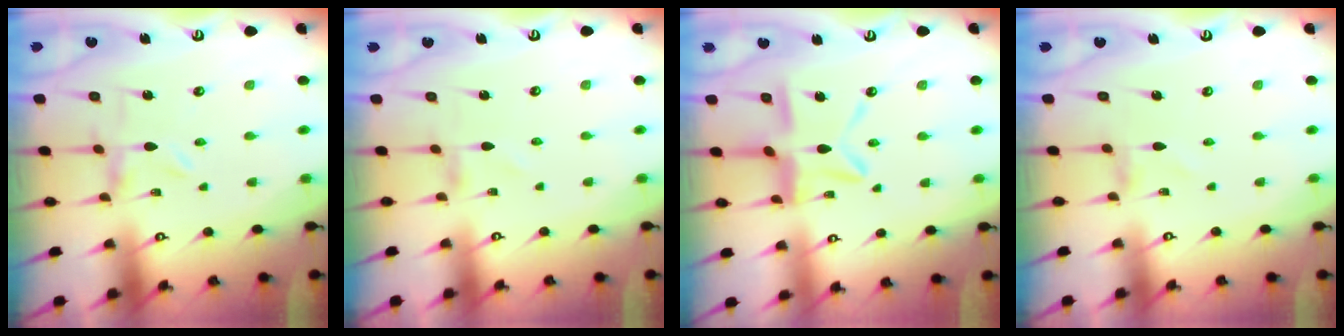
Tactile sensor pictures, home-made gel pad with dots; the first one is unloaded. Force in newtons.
{"total": 0.5, "press": 0.5, "slide": 0.1}
{"total": 11.5, "press": 11.5, "slide": 0.9}
{"total": 0.9, "press": 0.9, "slide": 0.4}